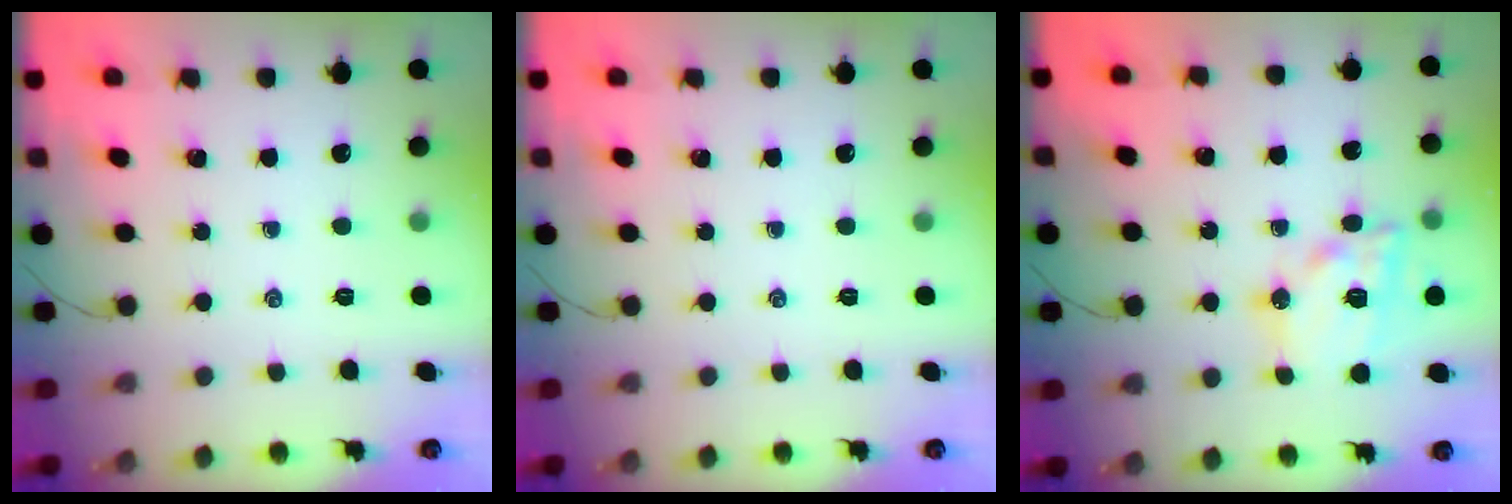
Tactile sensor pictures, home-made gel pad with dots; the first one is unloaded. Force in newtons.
{"total": 0.0}
{"total": 16.4, "press": 16.2, "slide": 2.7}